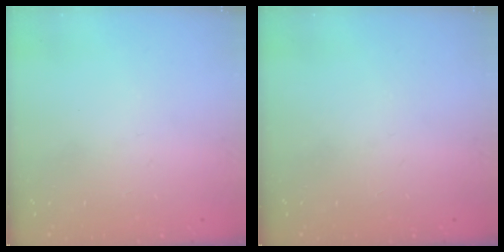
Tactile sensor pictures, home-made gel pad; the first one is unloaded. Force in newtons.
{"total": 0.0}